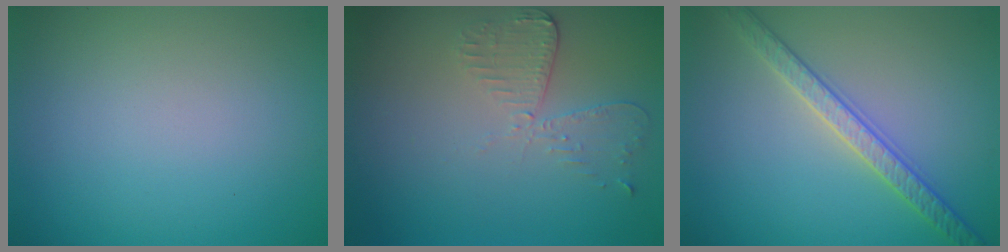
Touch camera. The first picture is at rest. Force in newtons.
{"total": 2.7, "press": 2.4, "slide": 1.2}
{"total": 3.3, "press": 3.3, "slide": 0.3}